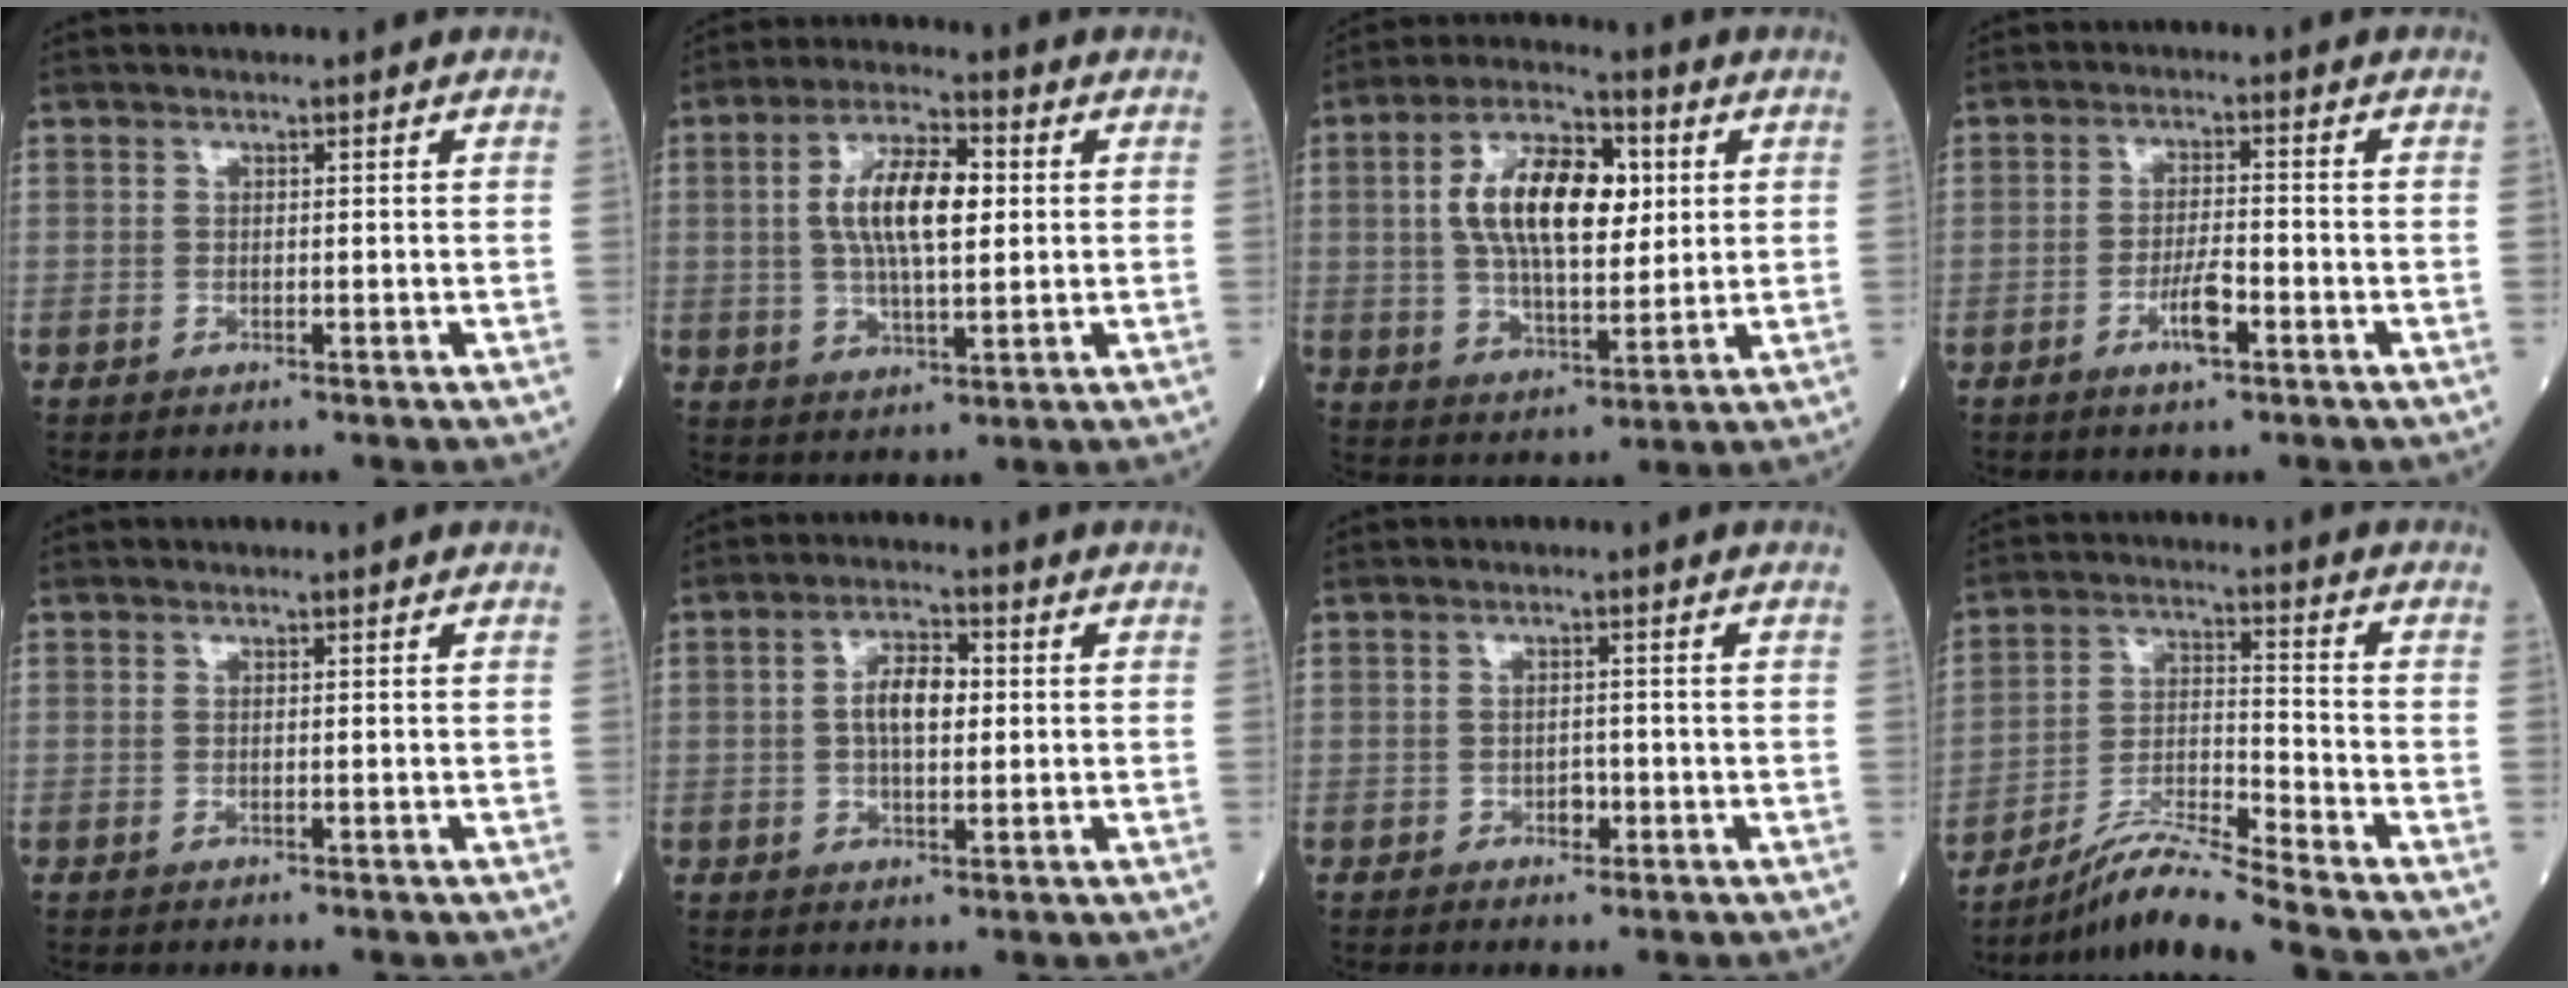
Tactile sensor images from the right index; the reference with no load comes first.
{"total": 10.4, "force": [1.5, 3.4, 9.7], "torque": [-0.185, 0.015, 0.025]}
{"total": 14.0, "force": [2.7, 6.1, 12.3], "torque": [-0.230, 0.021, 0.048]}
{"total": 4.5, "force": [-2.2, 0.7, 3.9], "torque": [-0.072, -0.001, -0.042]}
{"total": 0.0}
{"total": 6.0, "force": [0.5, 2.6, 5.3], "torque": [-0.101, 0.011, 0.006]}
{"total": 1.5, "force": [-0.7, 1.0, 1.0], "torque": [-0.011, 0.003, -0.010]}
{"total": 9.6, "force": [-8.6, -2.1, 3.7], "torque": [-0.077, -0.013, -0.157]}